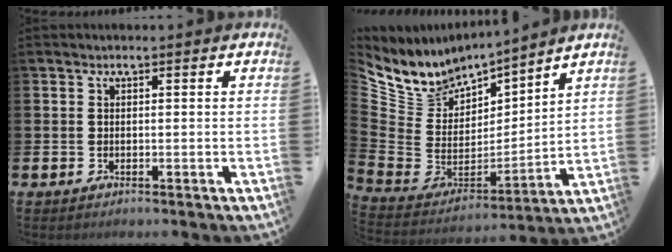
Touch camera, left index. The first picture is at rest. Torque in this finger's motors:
{"motor_torque": [1.18, -0.95, 0.05, 0.06]}